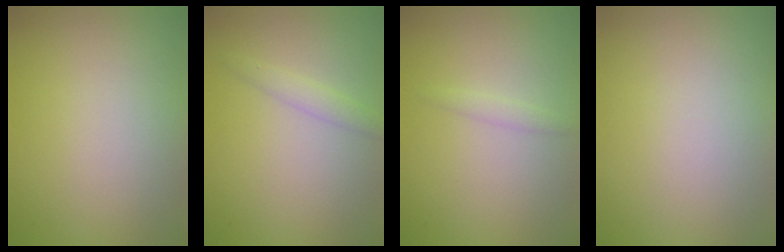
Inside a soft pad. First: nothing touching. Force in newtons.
{"total": 1.4, "press": 1.4, "slide": 0.0}
{"total": 0.8, "press": 0.8, "slide": 0.1}
{"total": 0.0}